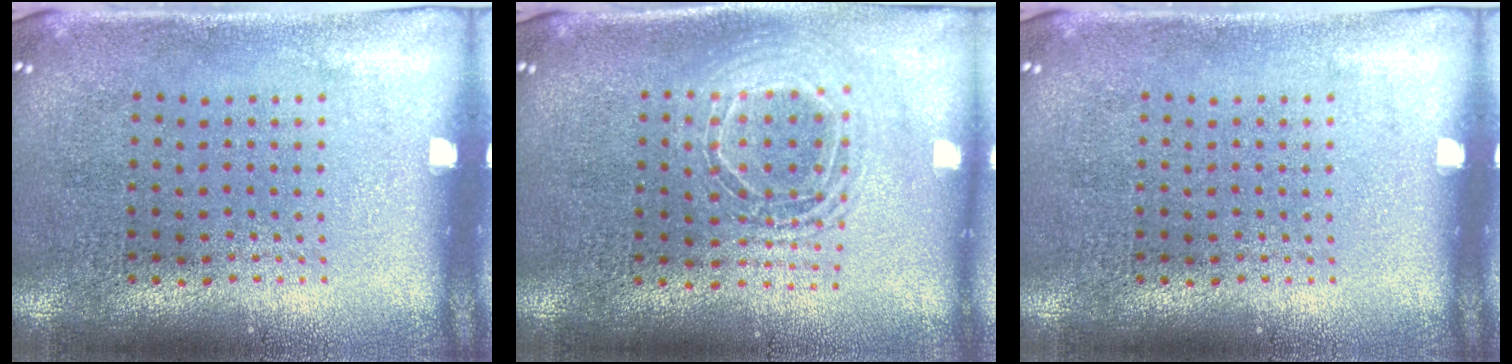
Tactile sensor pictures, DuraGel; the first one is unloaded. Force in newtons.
{"total": 1.5, "press": 1.3, "slide": 0.8}
{"total": 0.0}